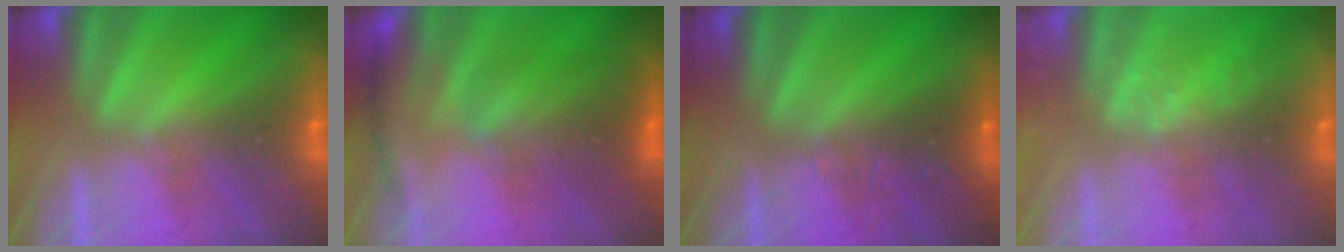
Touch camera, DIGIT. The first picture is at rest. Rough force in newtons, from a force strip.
{"total": 2.8}
{"total": 2.4}
{"total": 2.4}